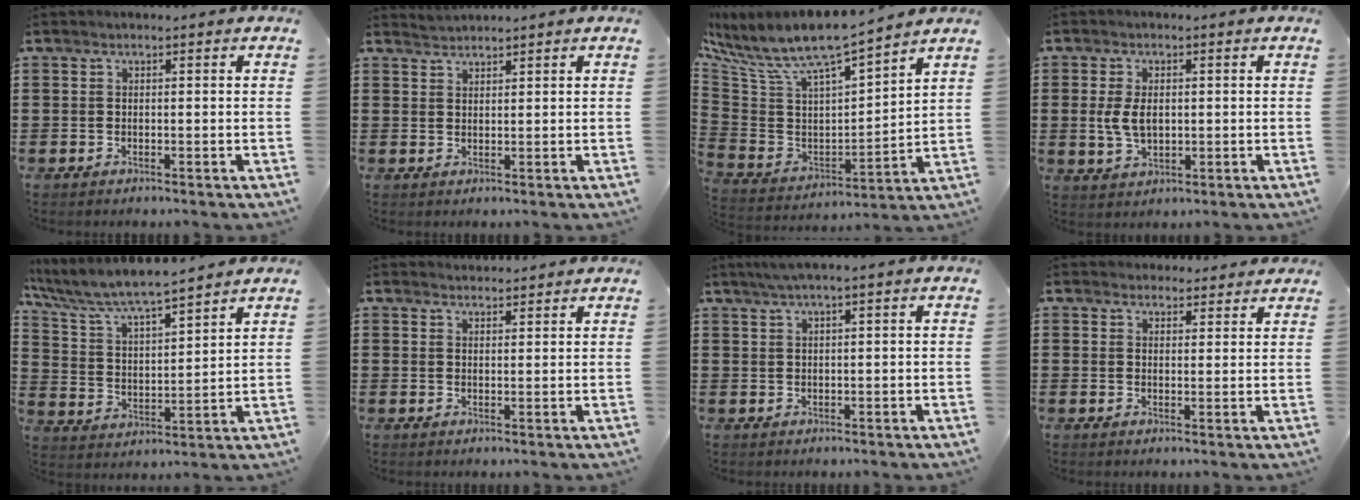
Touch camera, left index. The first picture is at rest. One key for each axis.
{"total": 1.6, "fx": 1.6, "fy": -0.1, "fz": -0.2, "tx": -0.001, "ty": 0.001, "tz": 0.033}
{"total": 9.0, "fx": 7.7, "fy": 1.4, "fz": 4.5, "tx": -0.125, "ty": -0.060, "tz": 0.129}
{"total": 4.6, "fx": 0.1, "fy": 2.8, "fz": 3.6, "tx": -0.089, "ty": 0.005, "tz": -0.003}
{"total": 6.4, "fx": 5.8, "fy": 0.7, "fz": 2.5, "tx": -0.078, "ty": -0.035, "tz": 0.096}
{"total": 1.8, "fx": 1.8, "fy": 0.1, "fz": 0.0, "tx": -0.005, "ty": -0.001, "tz": 0.036}
{"total": 1.6, "fx": 0.8, "fy": -0.1, "fz": 1.4, "tx": -0.027, "ty": -0.001, "tz": 0.014}
{"total": 2.8, "fx": 2.6, "fy": 1.0, "fz": 0.1, "tx": -0.002, "ty": -0.005, "tz": 0.049}